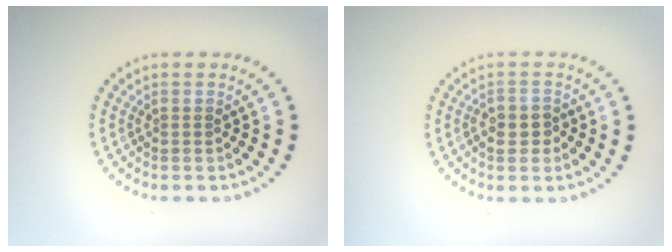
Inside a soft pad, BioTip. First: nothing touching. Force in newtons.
{"total": 2.0, "press": 1.9, "slide": 0.6}